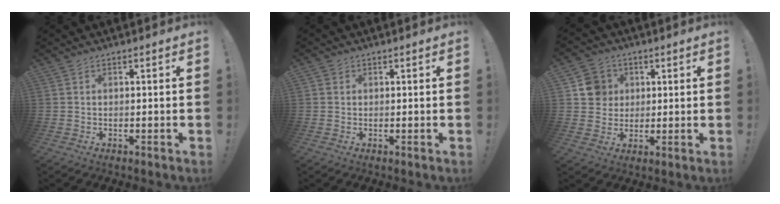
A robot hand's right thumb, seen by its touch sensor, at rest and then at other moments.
{"total": 0.9, "force": [0.4, 0.8, 0.0], "torque": [0.000, 0.001, 0.007]}
{"total": 9.0, "force": [2.7, 8.4, 1.9], "torque": [-0.022, -0.011, 0.059]}